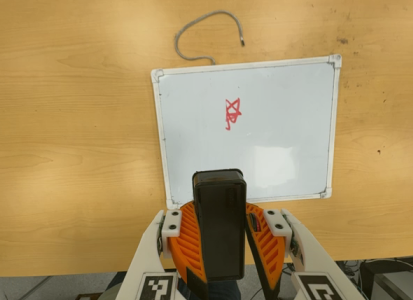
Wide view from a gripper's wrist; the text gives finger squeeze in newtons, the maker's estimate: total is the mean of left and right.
{"total": 10.0, "left": 10.1, "right": 10.0}